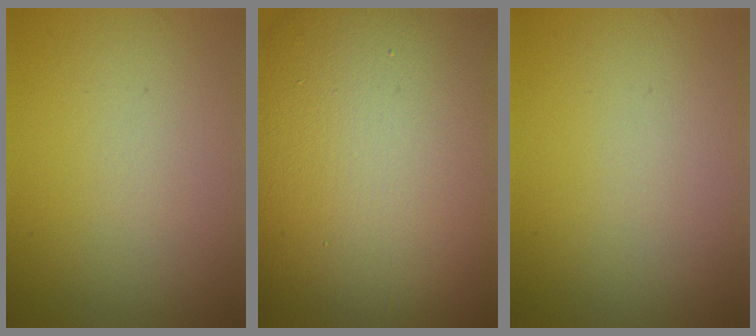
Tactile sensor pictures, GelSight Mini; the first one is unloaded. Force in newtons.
{"total": 25.8, "press": 25.7, "slide": 1.5}
{"total": 0.0}